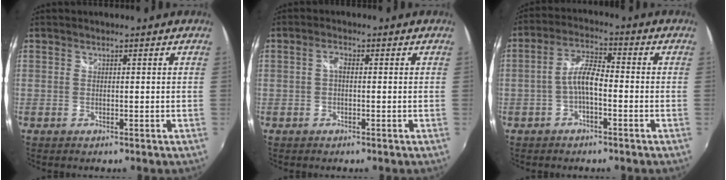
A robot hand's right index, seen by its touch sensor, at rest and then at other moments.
{"total": 1.6, "force": [-0.1, 0.8, 1.4], "torque": [-0.027, 0.006, -0.006]}
{"total": 5.5, "force": [-2.0, 1.8, 4.8], "torque": [-0.102, 0.015, -0.038]}